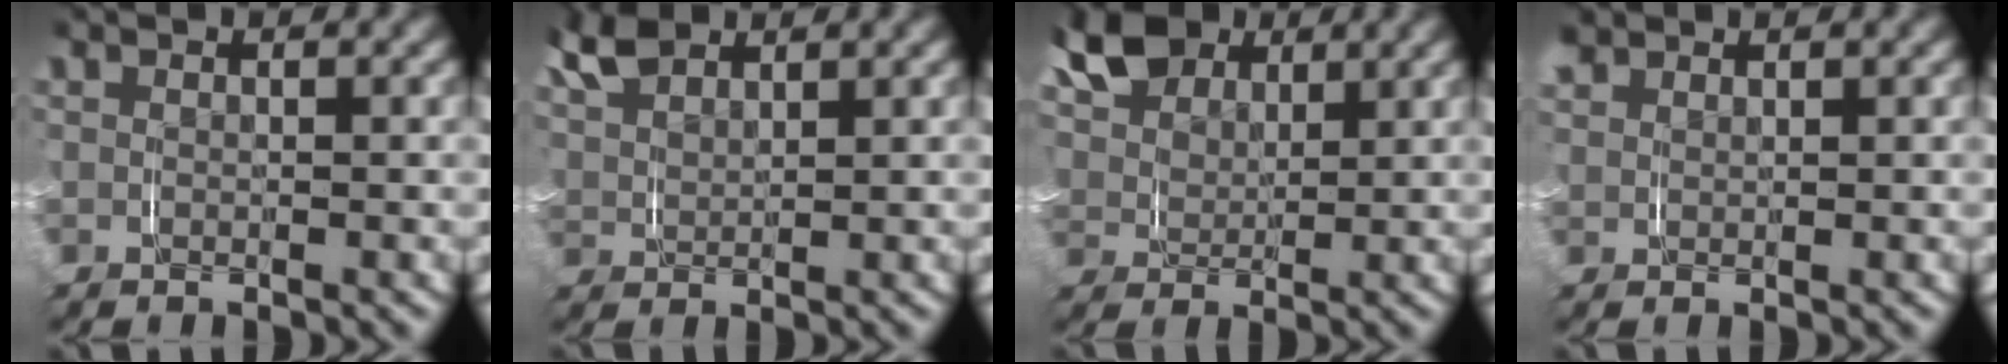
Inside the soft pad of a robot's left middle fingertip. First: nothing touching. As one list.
[{"total": 3.7, "force": [2.6, 1.8, 1.9], "torque": [-0.060, -0.001, 0.055]}, {"total": 8.3, "force": [4.6, 5.2, 4.5], "torque": [-0.098, 0.002, 0.077]}, {"total": 1.0, "force": [1.0, 0.1, -0.1], "torque": [-0.006, 0.000, 0.023]}]